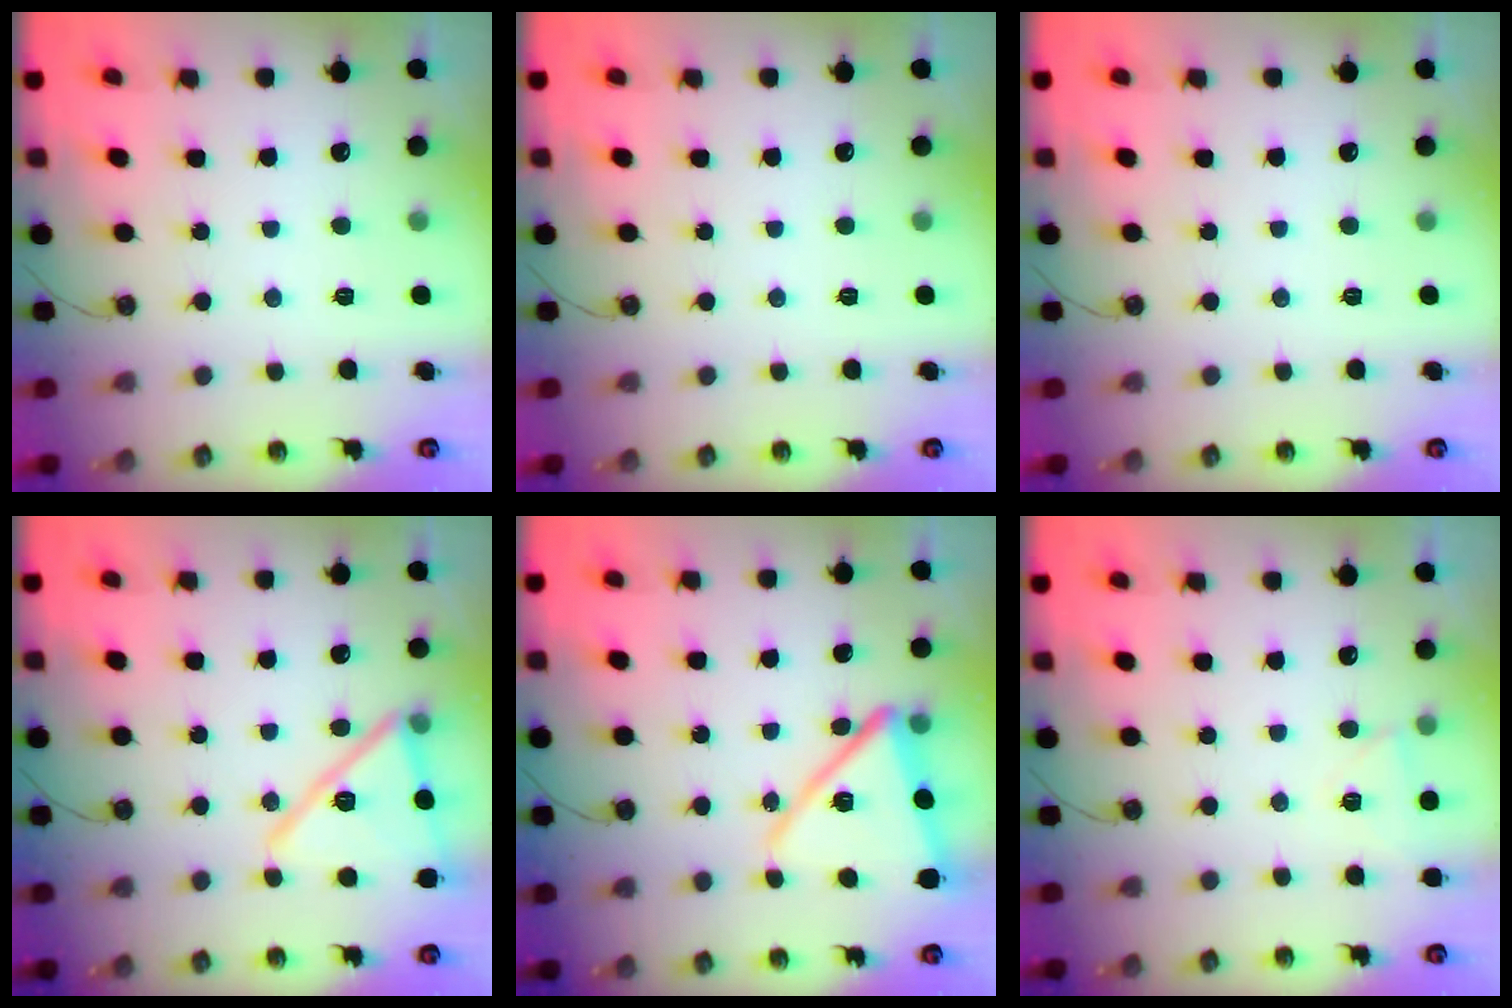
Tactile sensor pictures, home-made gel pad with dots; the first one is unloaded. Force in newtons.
{"total": 0.0}
{"total": 0.0}
{"total": 16.4, "press": 14.0, "slide": 8.6}
{"total": 15.6, "press": 15.5, "slide": 1.3}
{"total": 4.0, "press": 3.9, "slide": 0.4}